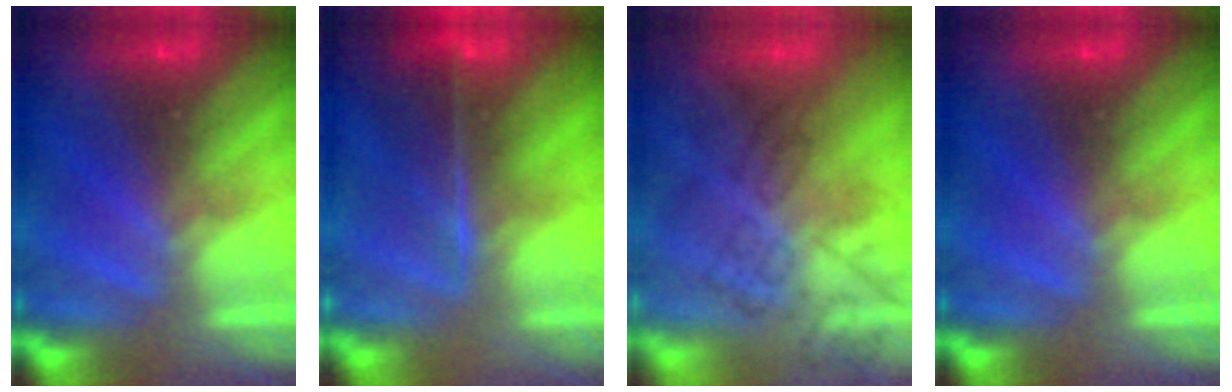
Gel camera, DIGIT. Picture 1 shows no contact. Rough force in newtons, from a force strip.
{"total": 7.6}
{"total": 4.5}
{"total": 0.0}